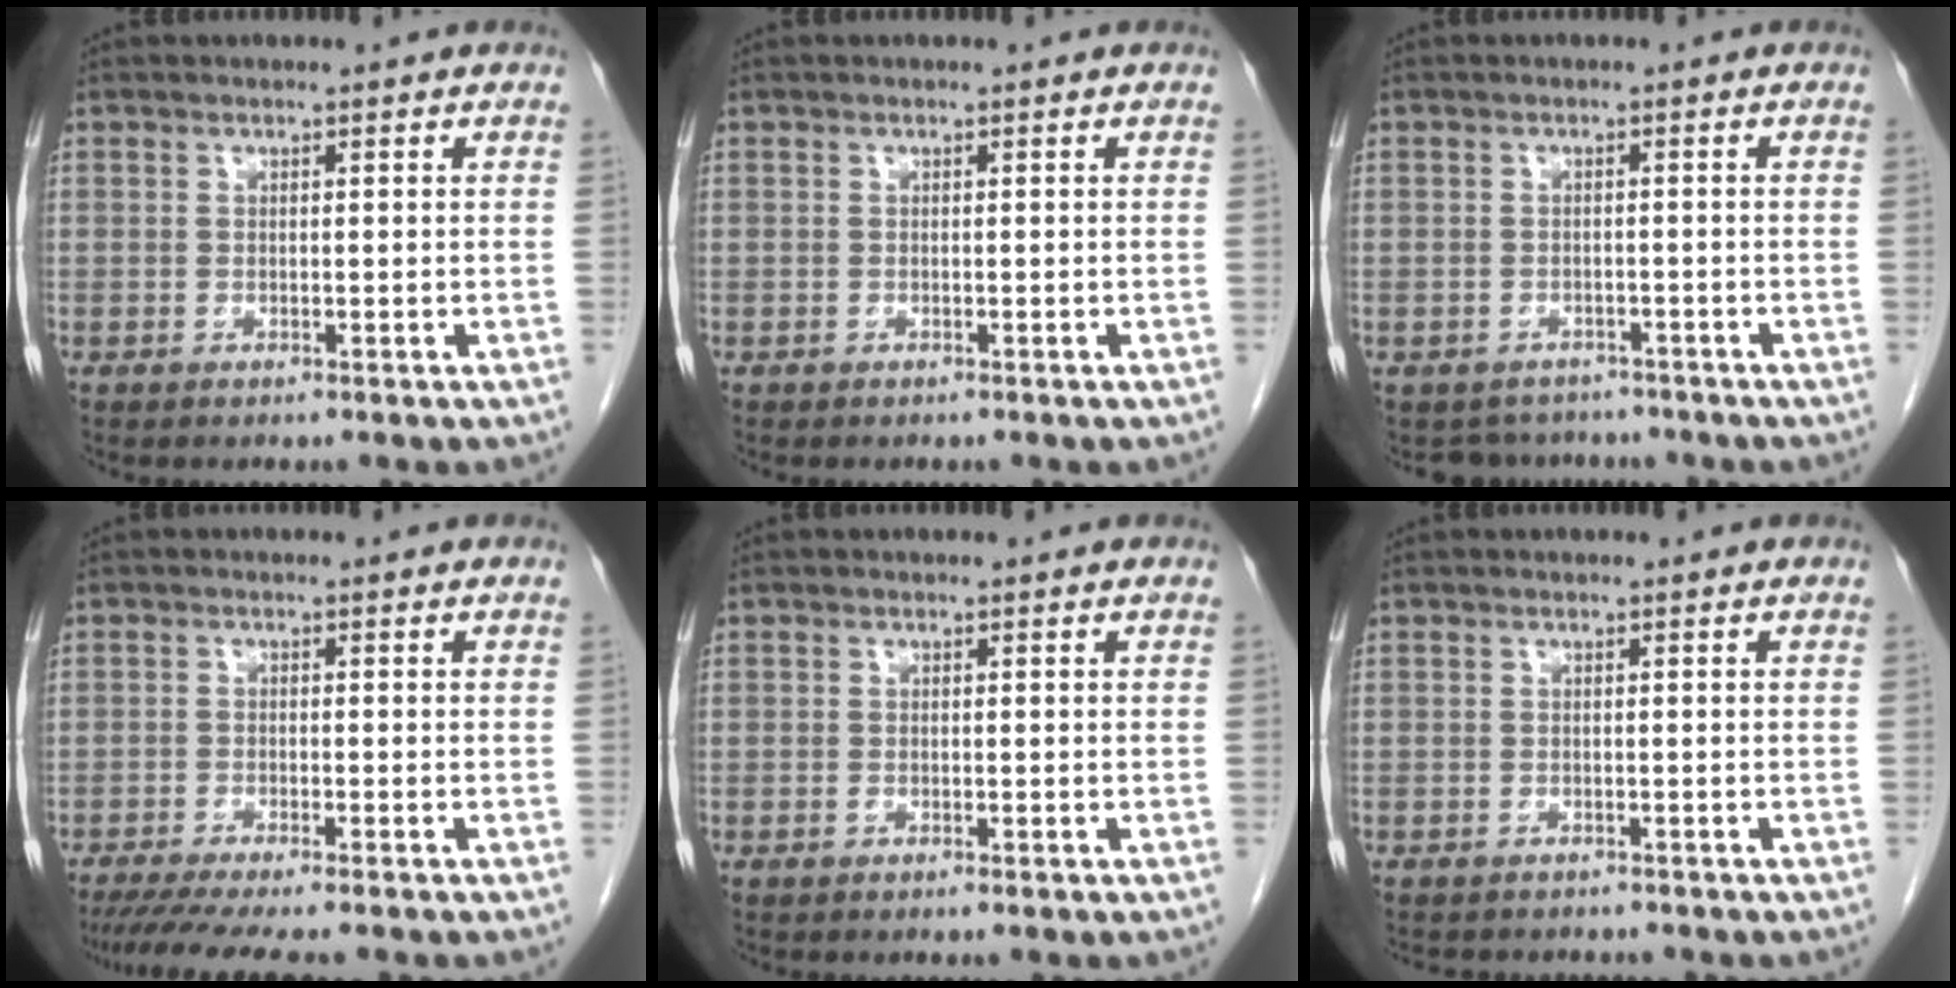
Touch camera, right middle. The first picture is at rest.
{"total": 0.0}
{"total": 4.4, "force": [-3.8, 2.1, -0.4], "torque": [0.008, 0.007, -0.052]}
{"total": 9.4, "force": [-8.0, 0.3, 4.8], "torque": [-0.062, -0.020, -0.125]}
{"total": 0.7, "force": [-0.5, 0.2, 0.5], "torque": [-0.010, 0.000, -0.006]}
{"total": 4.4, "force": [-4.0, 1.5, 1.1], "torque": [-0.014, -0.002, -0.050]}